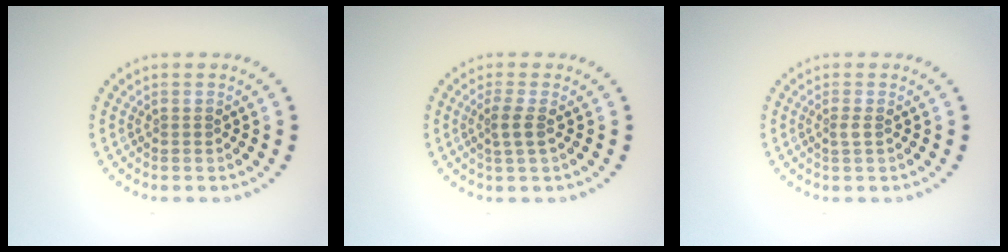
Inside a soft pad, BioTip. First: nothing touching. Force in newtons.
{"total": 1.7, "press": 1.3, "slide": 1.0}
{"total": 0.9, "press": 0.6, "slide": 0.6}